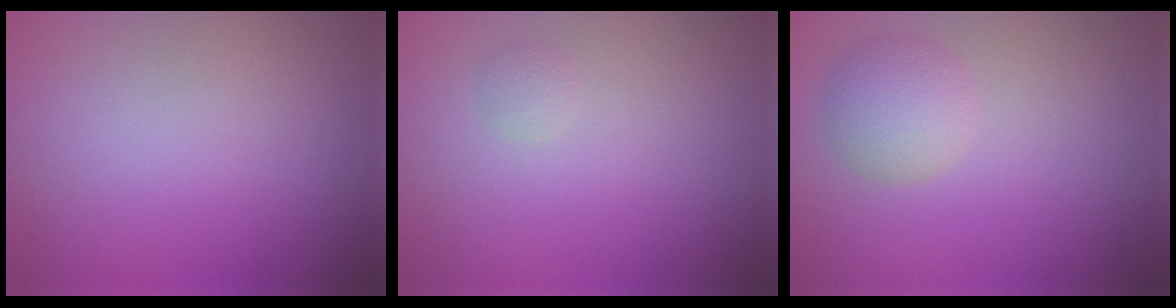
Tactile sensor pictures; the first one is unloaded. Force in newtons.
{"total": 0.7, "press": 0.7, "slide": 0.0}
{"total": 2.8, "press": 2.8, "slide": 0.1}